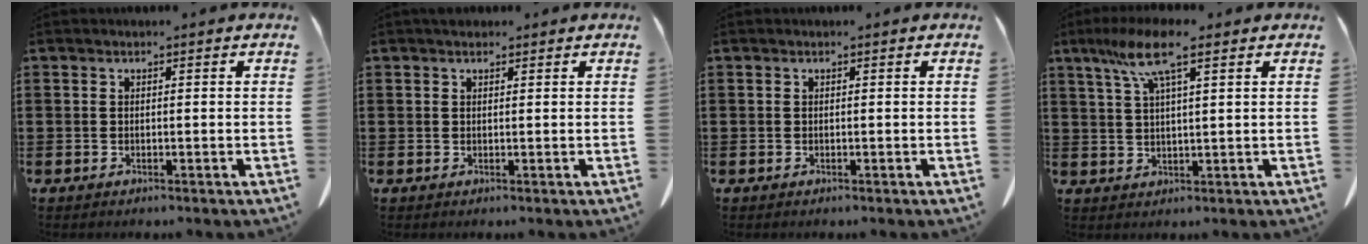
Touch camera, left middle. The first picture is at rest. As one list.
[{"total": 1.0, "force": [0.8, 0.6, 0.3], "torque": [-0.007, 0.004, 0.015]}, {"total": 0.0}, {"total": 7.9, "force": [4.6, 1.0, 6.4], "torque": [-0.133, 0.003, 0.080]}]